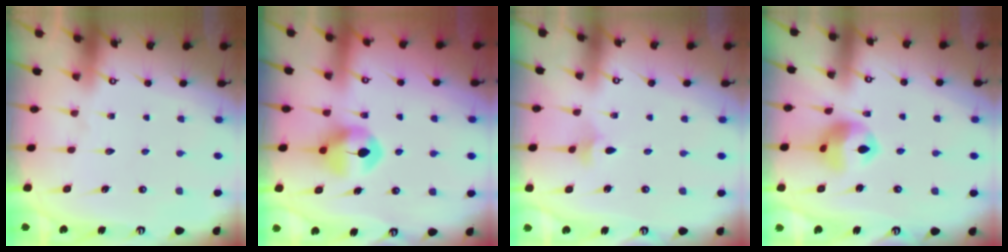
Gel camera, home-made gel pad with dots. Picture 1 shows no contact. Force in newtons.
{"total": 8.1, "press": 8.1, "slide": 0.3}
{"total": 3.0, "press": 2.9, "slide": 0.7}
{"total": 10.9, "press": 10.8, "slide": 1.6}